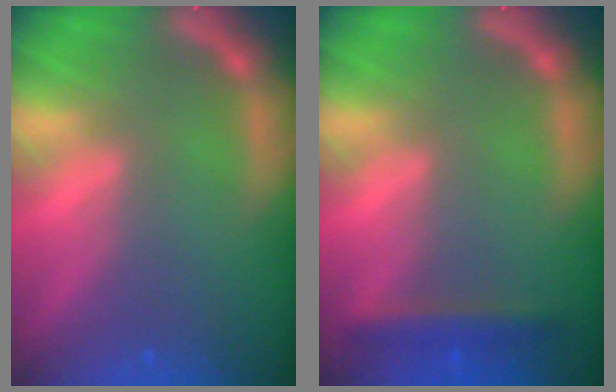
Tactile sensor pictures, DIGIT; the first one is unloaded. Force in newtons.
{"total": 2.4}